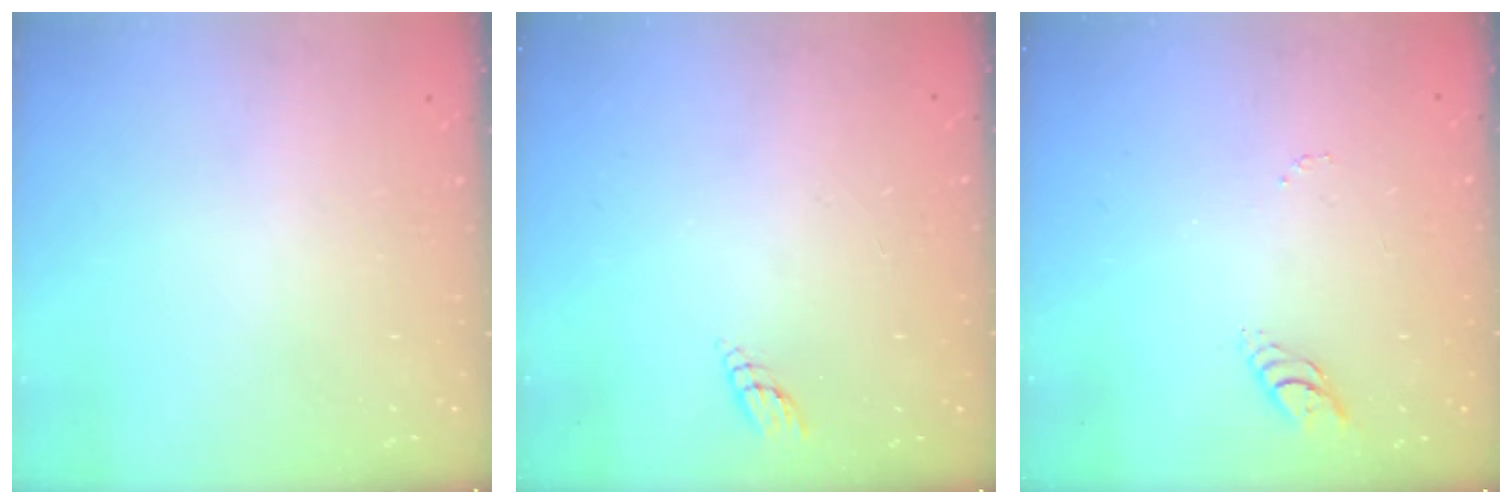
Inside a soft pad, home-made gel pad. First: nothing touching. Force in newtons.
{"total": 2.9, "press": 2.9, "slide": 0.3}
{"total": 4.4, "press": 4.4, "slide": 0.3}